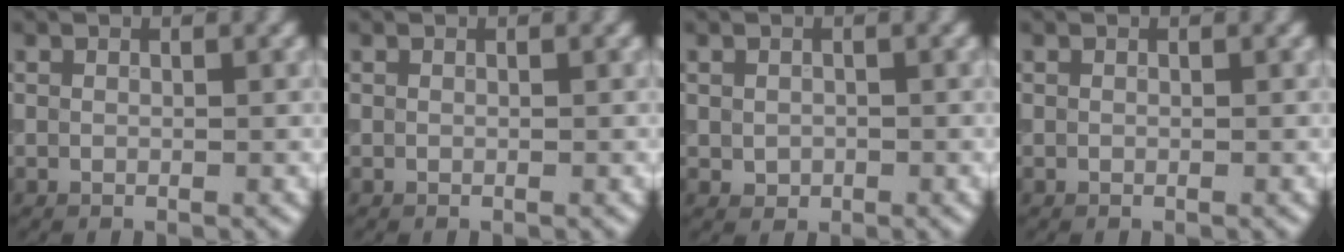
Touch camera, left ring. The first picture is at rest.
{"total": 0.0}
{"total": 1.0, "force": [-0.1, 1.0, 0.3], "torque": [-0.005, -0.003, -0.001]}
{"total": 0.0}